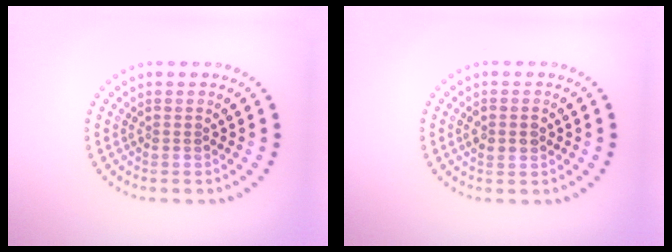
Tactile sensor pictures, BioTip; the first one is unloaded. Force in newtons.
{"total": 1.4, "press": 1.4, "slide": 0.1}